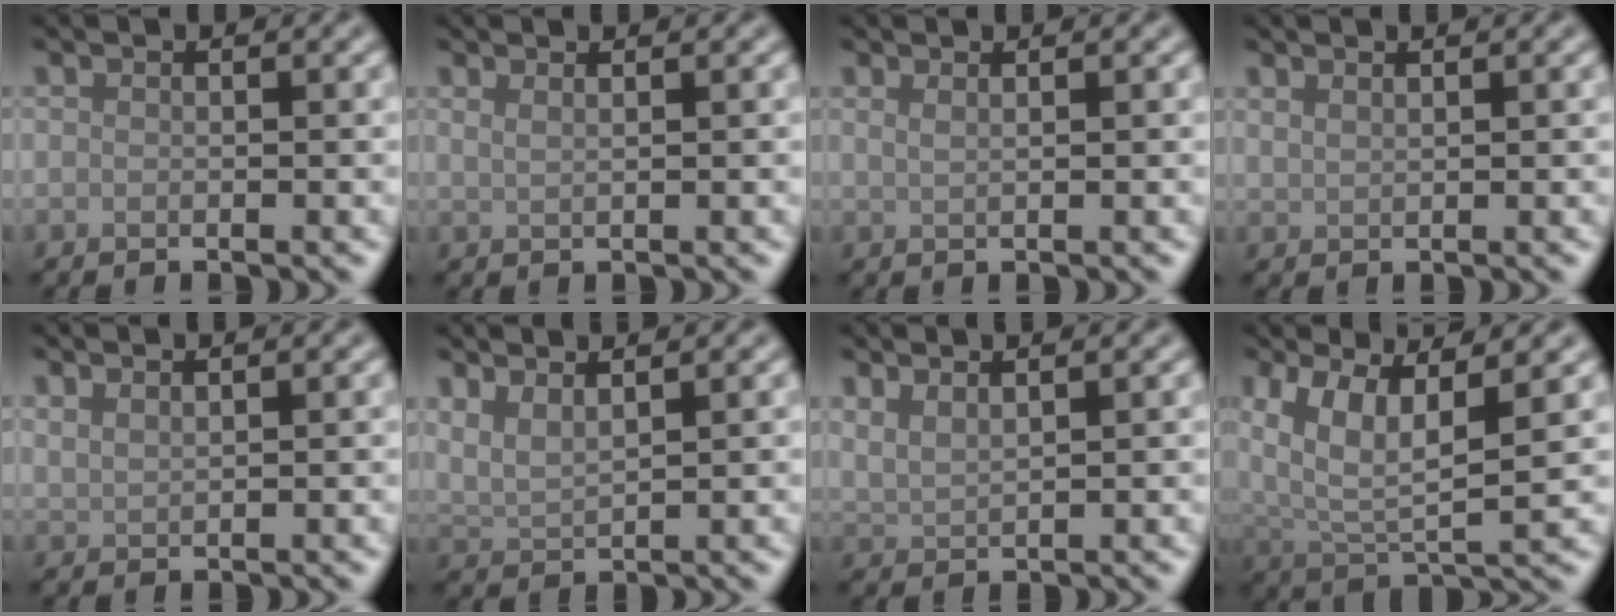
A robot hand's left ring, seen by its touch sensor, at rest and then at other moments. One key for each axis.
{"total": 1.5, "fx": 1.0, "fy": 0.6, "fz": 0.8, "tx": -0.006, "ty": -0.003, "tz": 0.009}
{"total": 1.3, "fx": 0.8, "fy": 0.6, "fz": 0.8, "tx": -0.008, "ty": -0.003, "tz": 0.010}
{"total": 1.0, "fx": 0.9, "fy": 0.2, "fz": 0.3, "tx": -0.009, "ty": 0.000, "tz": 0.020}
{"total": 1.3, "fx": 1.2, "fy": 0.2, "fz": 0.4, "tx": -0.012, "ty": 0.001, "tz": 0.026}
{"total": 2.9, "fx": 2.1, "fy": 0.7, "fz": 1.8, "tx": -0.041, "ty": 0.005, "tz": 0.044}
{"total": 2.2, "fx": 1.7, "fy": 0.6, "fz": 1.2, "tx": -0.023, "ty": 0.005, "tz": 0.035}
{"total": 8.0, "fx": 3.7, "fy": 2.9, "fz": 6.5, "tx": -0.135, "ty": 0.000, "tz": 0.070}